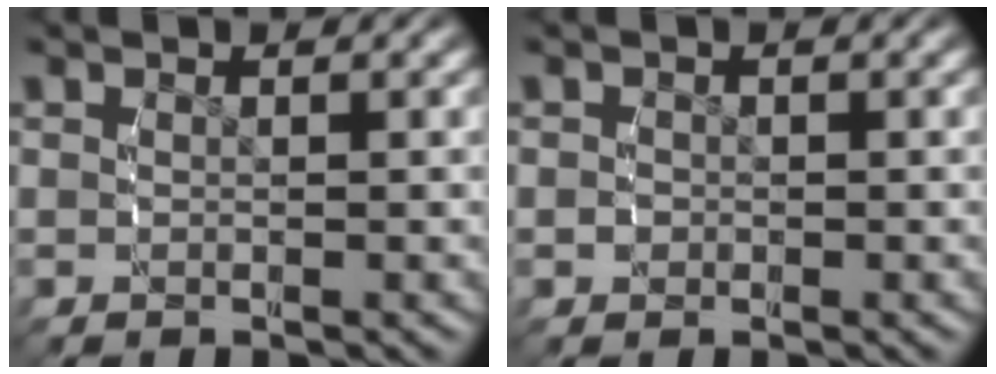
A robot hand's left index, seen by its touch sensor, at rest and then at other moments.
{"total": 1.0, "force": [-0.4, 0.9, 0.1], "torque": [-0.009, -0.006, -0.005]}